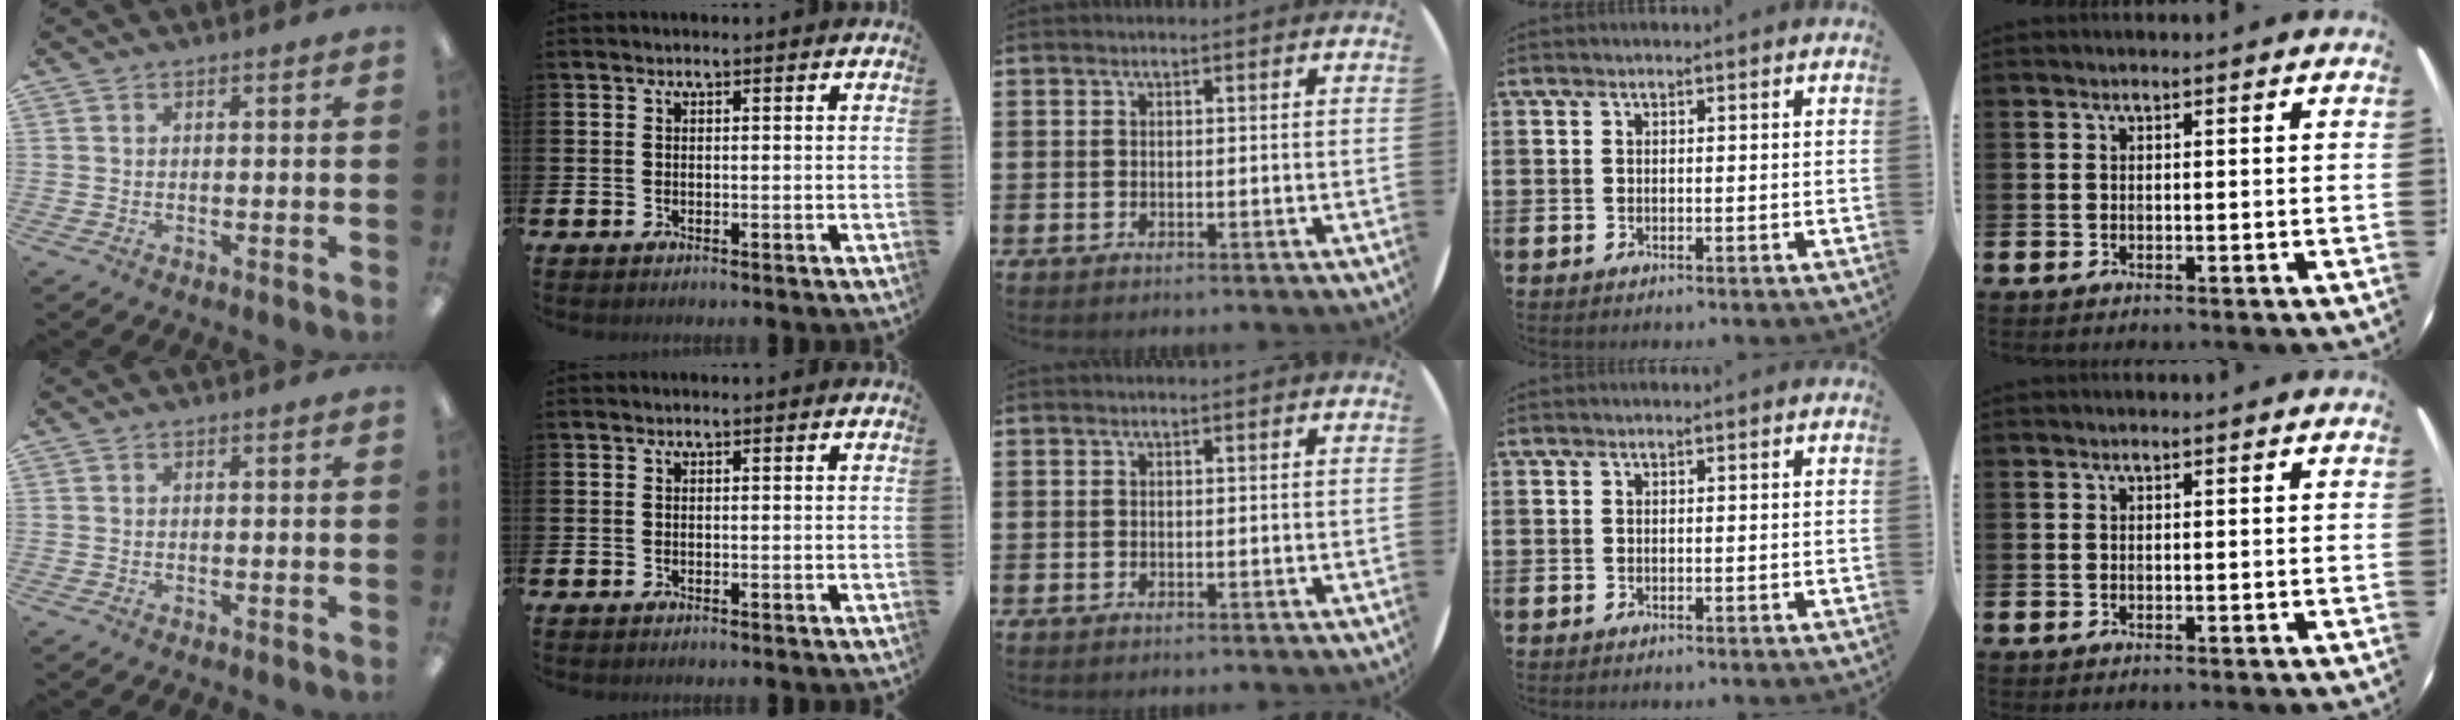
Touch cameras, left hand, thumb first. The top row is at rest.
{}